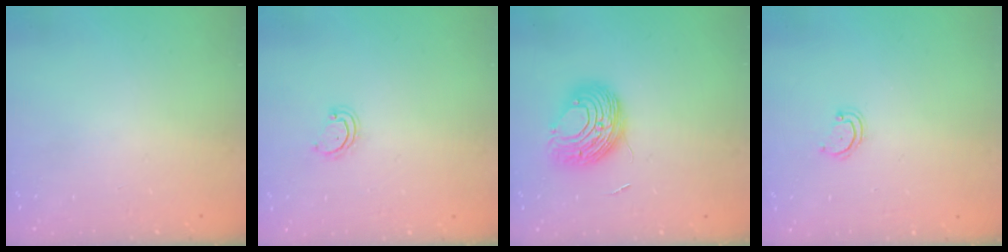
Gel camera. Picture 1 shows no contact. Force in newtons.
{"total": 2.9, "press": 2.9, "slide": 0.3}
{"total": 9.5, "press": 9.5, "slide": 0.7}
{"total": 3.2, "press": 3.2, "slide": 0.2}